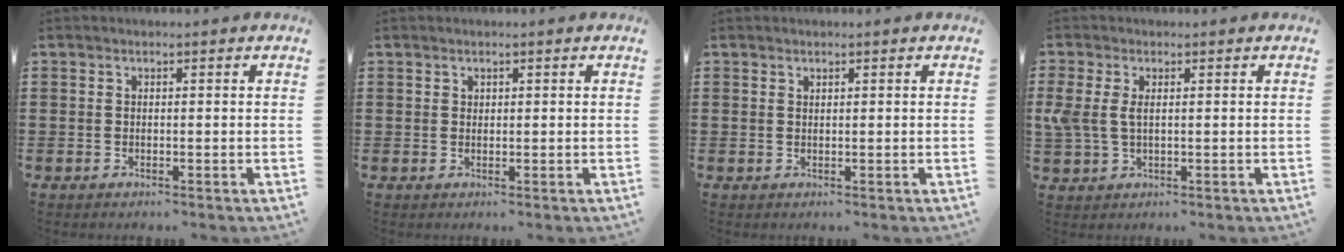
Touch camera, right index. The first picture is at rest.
{"total": 0.6, "force": [0.3, 0.5, 0.1], "torque": [-0.003, 0.003, 0.007]}
{"total": 0.5, "force": [0.4, 0.3, 0.1], "torque": [-0.003, 0.001, 0.009]}
{"total": 3.5, "force": [0.8, 1.7, 2.9], "torque": [-0.078, 0.001, 0.008]}